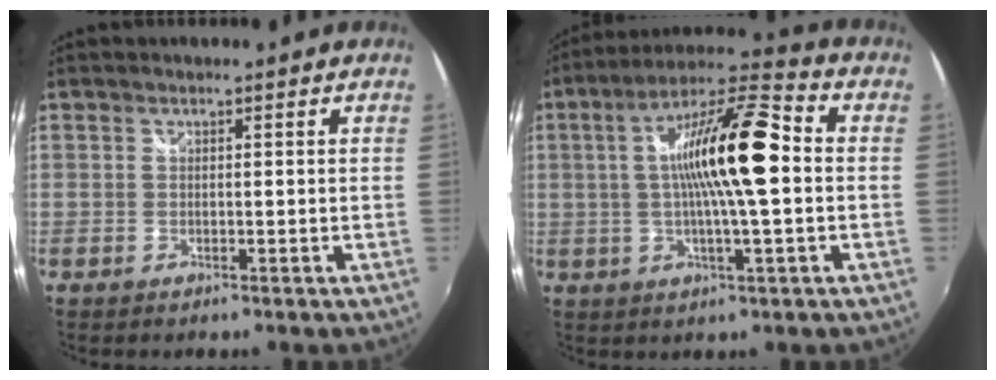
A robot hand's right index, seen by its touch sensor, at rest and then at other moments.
{"total": 15.7, "force": [0.7, 2.6, 15.5], "torque": [-0.274, 0.016, 0.001]}